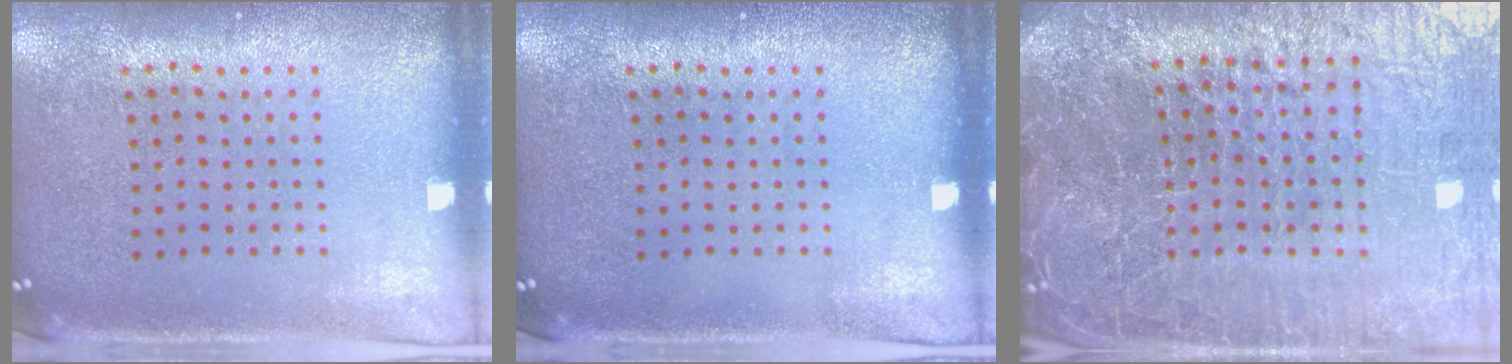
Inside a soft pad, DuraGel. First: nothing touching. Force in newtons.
{"total": 0.0}
{"total": 7.6, "press": 6.5, "slide": 3.9}